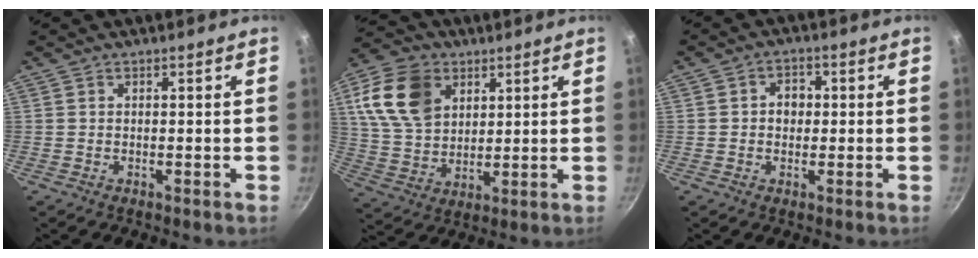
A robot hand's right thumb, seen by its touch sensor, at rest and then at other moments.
{"total": 15.3, "force": [5.6, 10.9, 9.1], "torque": [-0.154, -0.009, 0.109]}
{"total": 4.0, "force": [0.2, 3.3, 2.3], "torque": [-0.012, 0.007, 0.000]}